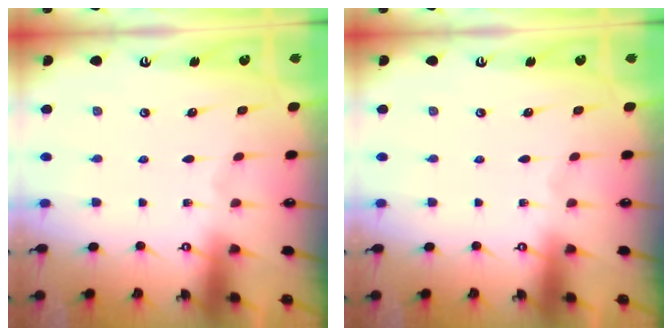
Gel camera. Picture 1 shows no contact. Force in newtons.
{"total": 0.0}